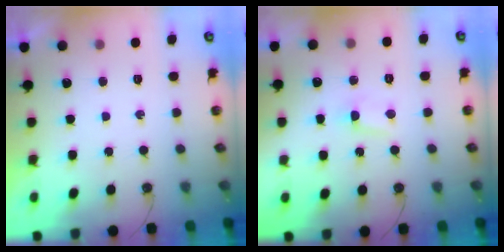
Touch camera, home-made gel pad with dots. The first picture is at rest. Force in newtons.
{"total": 2.8, "press": 2.8, "slide": 0.4}